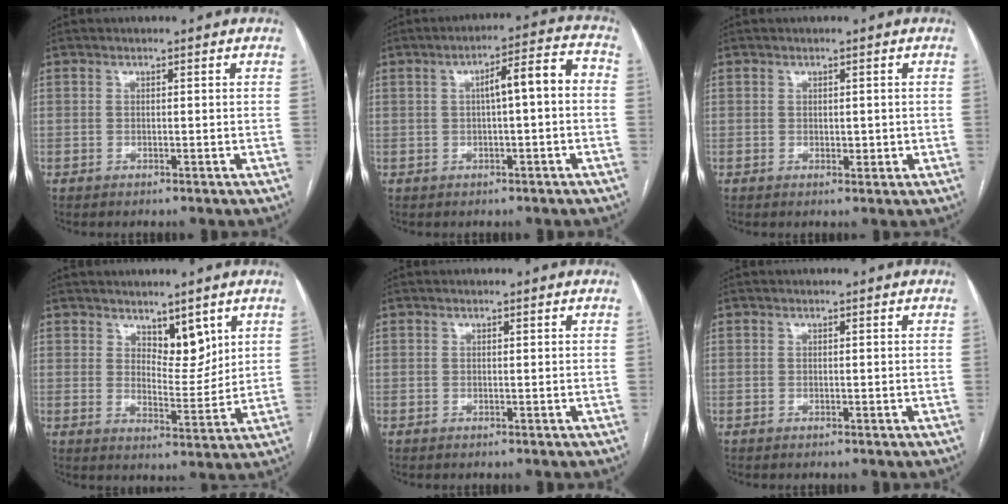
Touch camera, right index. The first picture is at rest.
{"total": 7.1, "force": [0.2, 1.2, 7.0], "torque": [-0.104, 0.030, 0.003]}
{"total": 1.6, "force": [0.1, 1.0, 1.2], "torque": [-0.014, 0.000, 0.004]}
{"total": 5.6, "force": [3.5, 2.5, 3.6], "torque": [-0.051, -0.010, 0.061]}
{"total": 0.0}
{"total": 0.0}